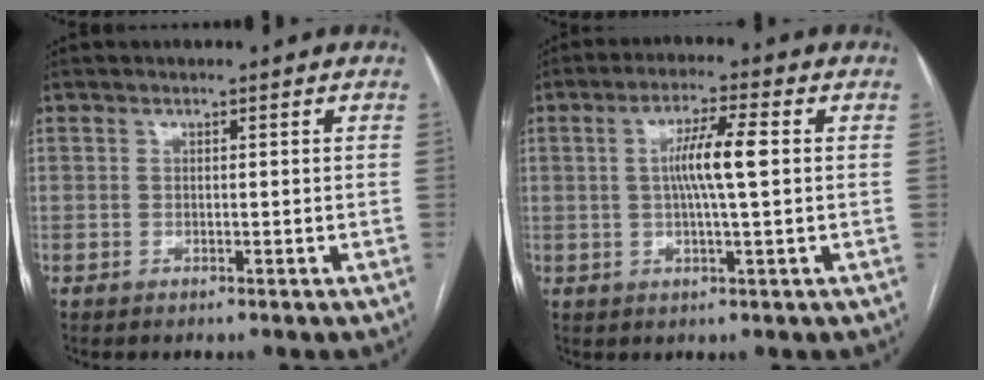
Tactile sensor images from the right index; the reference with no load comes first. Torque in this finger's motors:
{"motor_torque": [0.73, -0.01, 0.42, 0.09]}